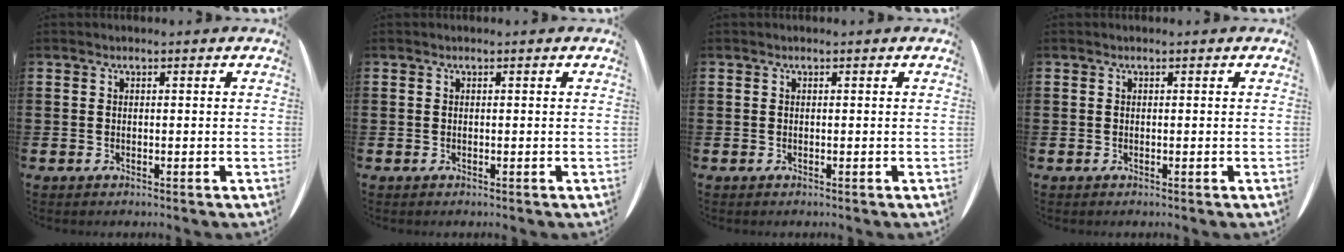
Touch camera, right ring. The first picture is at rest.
{"total": 0.0}
{"total": 0.0}
{"total": 0.0}